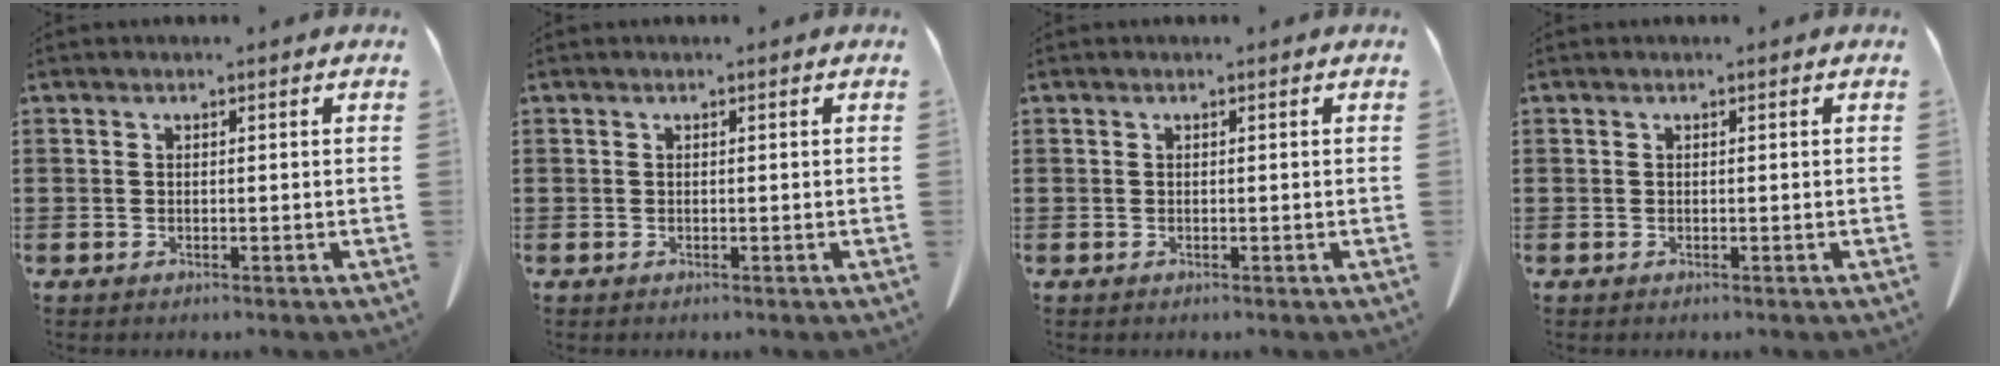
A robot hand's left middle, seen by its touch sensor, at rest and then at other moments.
{"total": 0.0}
{"total": 0.0}
{"total": 0.0}